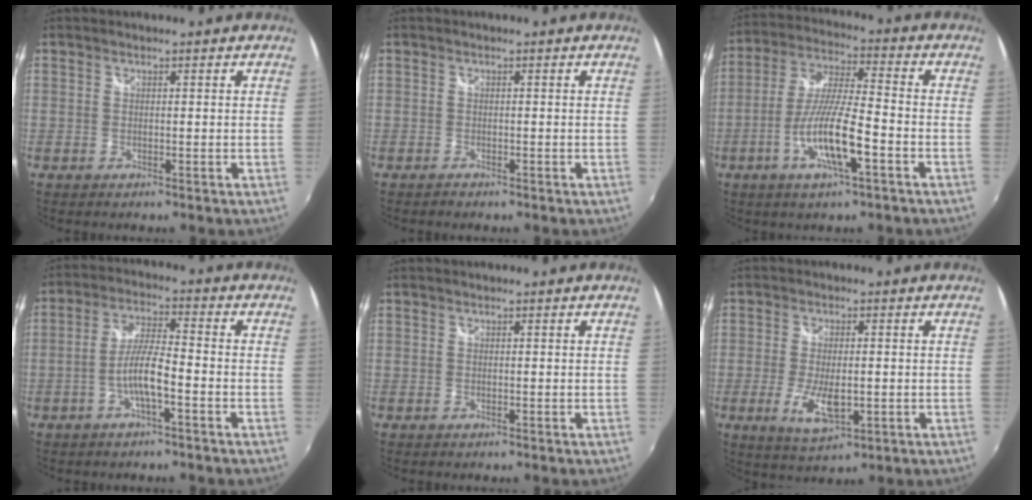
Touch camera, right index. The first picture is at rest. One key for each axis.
{"total": 0.9, "fx": -0.8, "fy": 0.4, "fz": 0.2, "tx": -0.008, "ty": -0.003, "tz": -0.015}
{"total": 12.1, "fx": -4.9, "fy": 1.6, "fz": 10.9, "tx": -0.222, "ty": -0.005, "tz": -0.092}
{"total": 6.5, "fx": -2.7, "fy": 0.6, "fz": 5.9, "tx": -0.120, "ty": 0.008, "tz": -0.048}
{"total": 0.0}
{"total": 7.3, "fx": -1.7, "fy": 2.9, "fz": 6.5, "tx": -0.131, "ty": -0.014, "tz": -0.028}